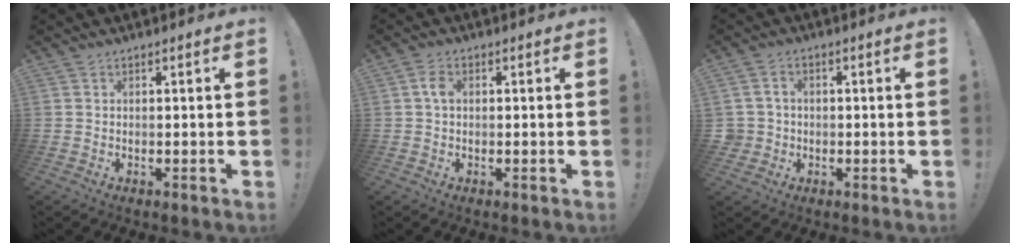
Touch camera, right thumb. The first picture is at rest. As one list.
[{"total": 3.1, "force": [0.5, 1.8, 2.5], "torque": [-0.043, 0.005, 0.006]}, {"total": 3.9, "force": [-0.3, 3.6, 1.4], "torque": [-0.030, 0.006, -0.005]}]